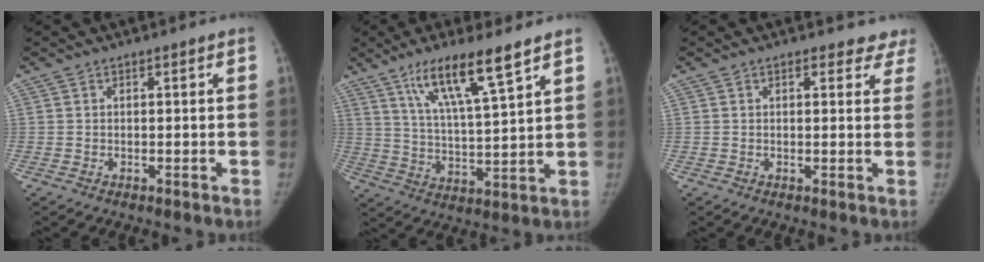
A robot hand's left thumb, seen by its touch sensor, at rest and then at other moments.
{"total": 12.8, "force": [8.1, 1.6, 9.8], "torque": [-0.174, -0.036, 0.151]}
{"total": 4.8, "force": [4.1, 2.3, 1.0], "torque": [0.030, -0.012, 0.028]}